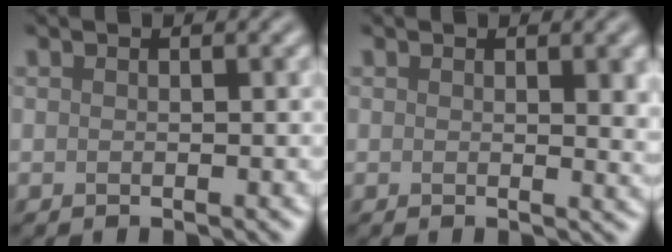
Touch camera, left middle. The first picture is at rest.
{"total": 2.5, "force": [0.6, 0.6, 2.4], "torque": [-0.023, -0.001, 0.008]}